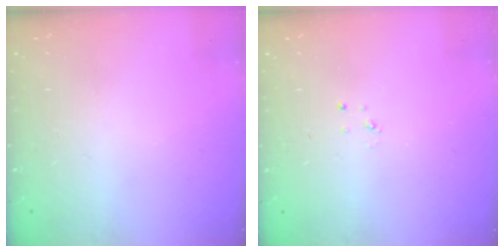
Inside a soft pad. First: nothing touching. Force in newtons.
{"total": 2.3, "press": 2.3, "slide": 0.3}